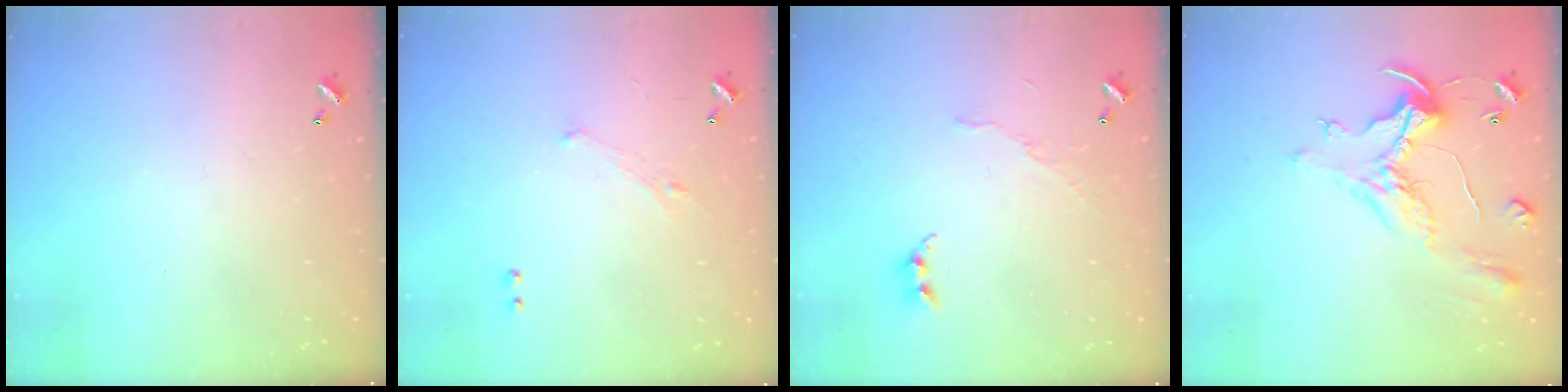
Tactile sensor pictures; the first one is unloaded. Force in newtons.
{"total": 0.9, "press": 0.6, "slide": 0.7}
{"total": 6.1, "press": 6.0, "slide": 0.5}
{"total": 0.9, "press": 0.2, "slide": 0.9}